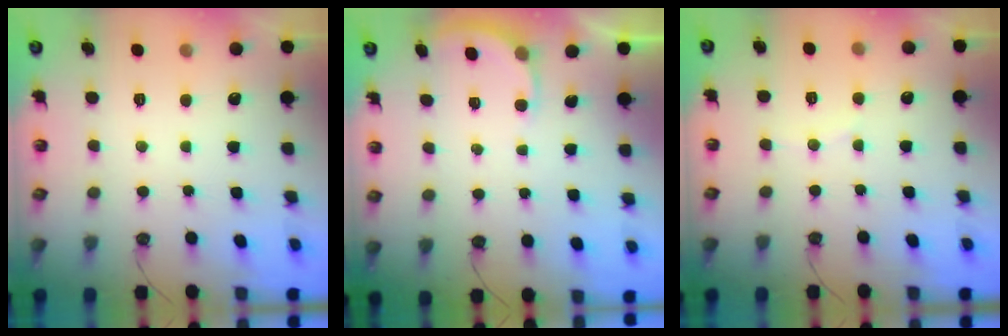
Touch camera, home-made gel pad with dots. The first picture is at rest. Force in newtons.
{"total": 2.7, "press": 2.7, "slide": 0.2}
{"total": 3.7, "press": 3.6, "slide": 0.4}